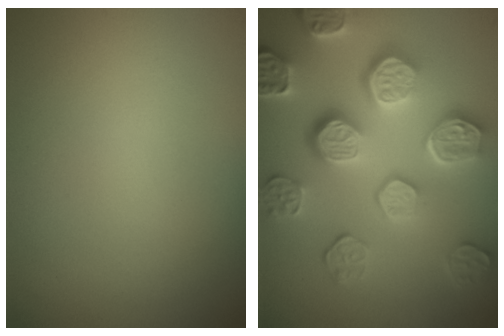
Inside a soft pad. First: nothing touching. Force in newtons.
{"total": 7.9, "press": 6.0, "slide": 5.2}